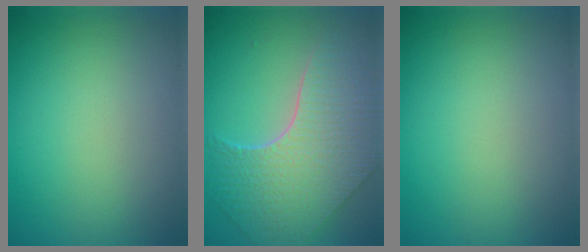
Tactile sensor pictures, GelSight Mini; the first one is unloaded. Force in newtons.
{"total": 8.4, "press": 6.1, "slide": 5.7}
{"total": 0.0}